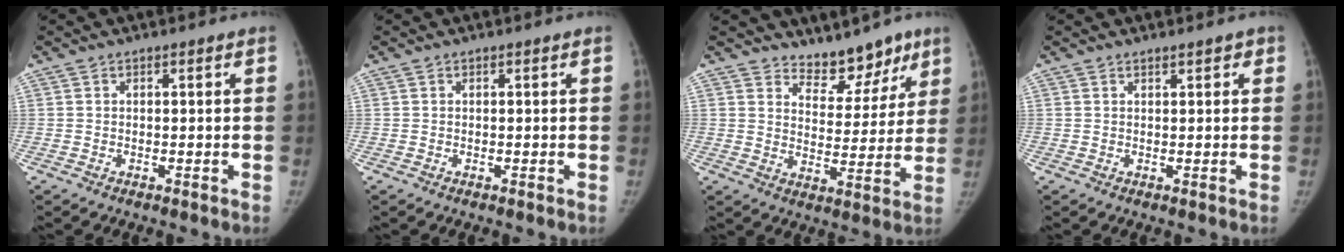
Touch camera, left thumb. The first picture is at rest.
{"total": 0.0}
{"total": 9.7, "force": [7.9, 4.9, 2.8], "torque": [0.005, -0.054, 0.121]}
{"total": 1.9, "force": [1.3, 1.0, 1.1], "torque": [-0.002, -0.004, 0.014]}